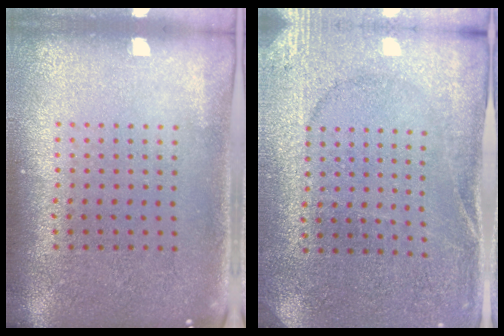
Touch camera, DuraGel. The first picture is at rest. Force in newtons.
{"total": 2.6, "press": 2.6, "slide": 0.4}